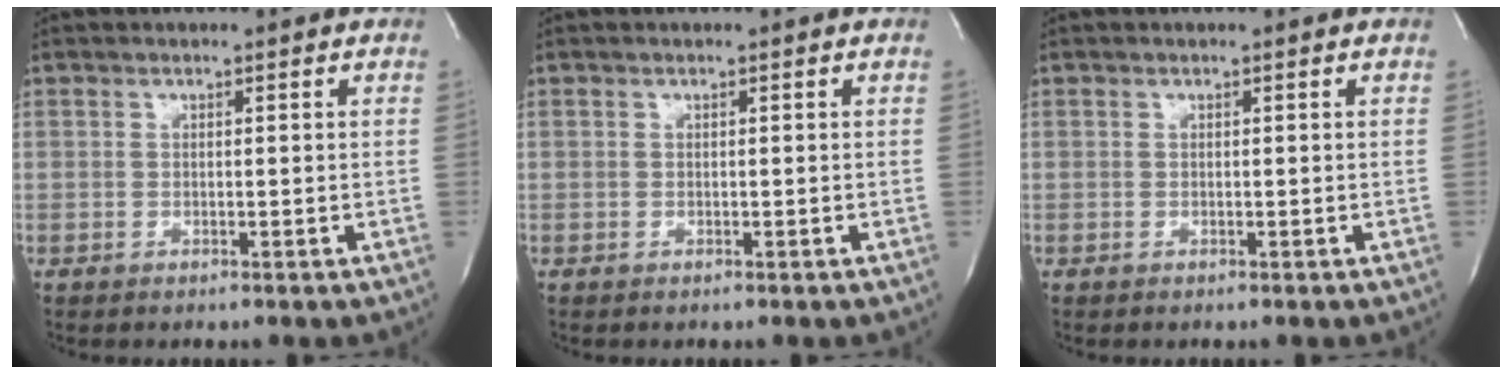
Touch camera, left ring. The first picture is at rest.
{"total": 0.0}
{"total": 0.0}